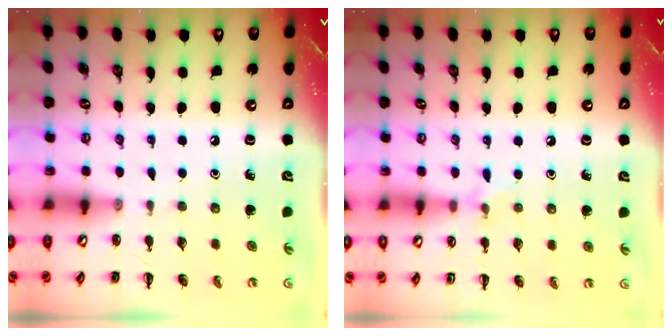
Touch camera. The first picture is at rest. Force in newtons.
{"total": 5.5, "press": 5.2, "slide": 1.6}